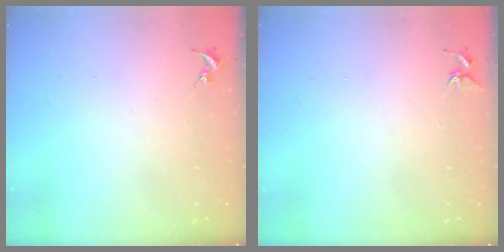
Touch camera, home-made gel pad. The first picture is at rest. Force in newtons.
{"total": 3.7, "press": 3.7, "slide": 0.4}